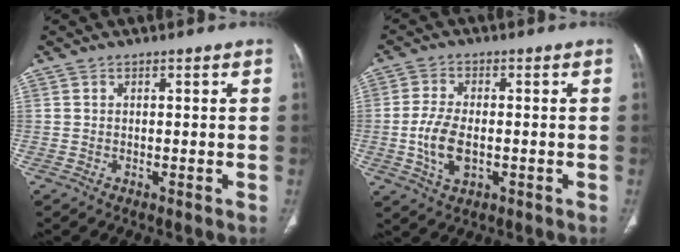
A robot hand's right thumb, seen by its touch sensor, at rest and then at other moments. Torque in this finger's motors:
{"motor_torque": [-0.19, 0.57, 0.33, 0.58, 0.22]}